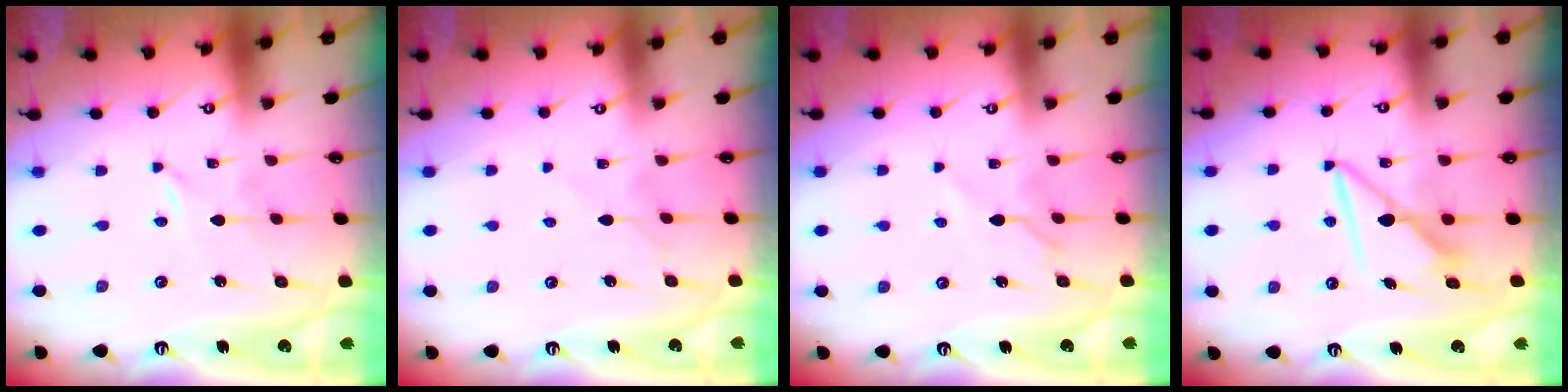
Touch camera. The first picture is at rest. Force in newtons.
{"total": 3.5, "press": 3.4, "slide": 0.4}
{"total": 4.7, "press": 4.7, "slide": 0.7}
{"total": 8.2, "press": 8.2, "slide": 0.6}